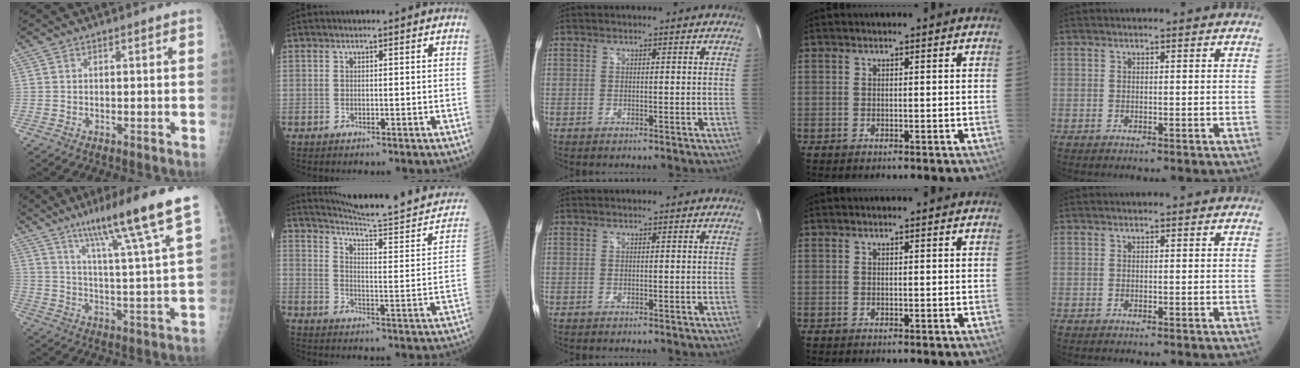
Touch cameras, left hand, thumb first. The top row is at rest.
{"thumb": {"total": 15.9, "force": [10.6, 0.4, 11.9], "torque": [-0.174, -0.050, 0.162]}, "index": {"total": 18.7, "force": [17.6, -0.9, 6.3], "torque": [-0.094, -0.069, 0.236]}}